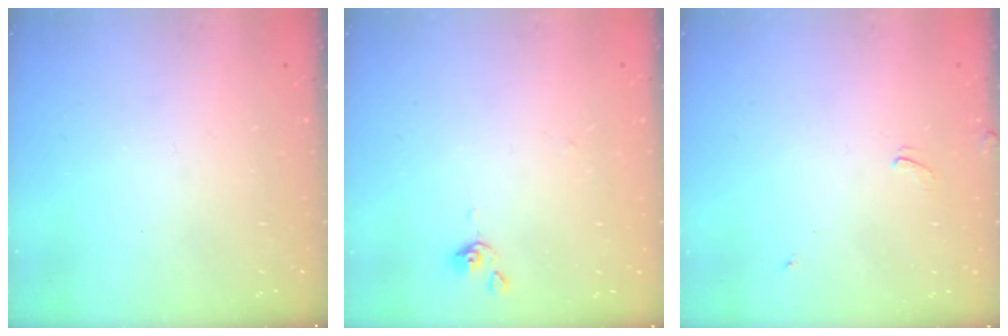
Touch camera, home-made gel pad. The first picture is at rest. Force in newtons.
{"total": 0.0}
{"total": 0.7, "press": 0.6, "slide": 0.4}